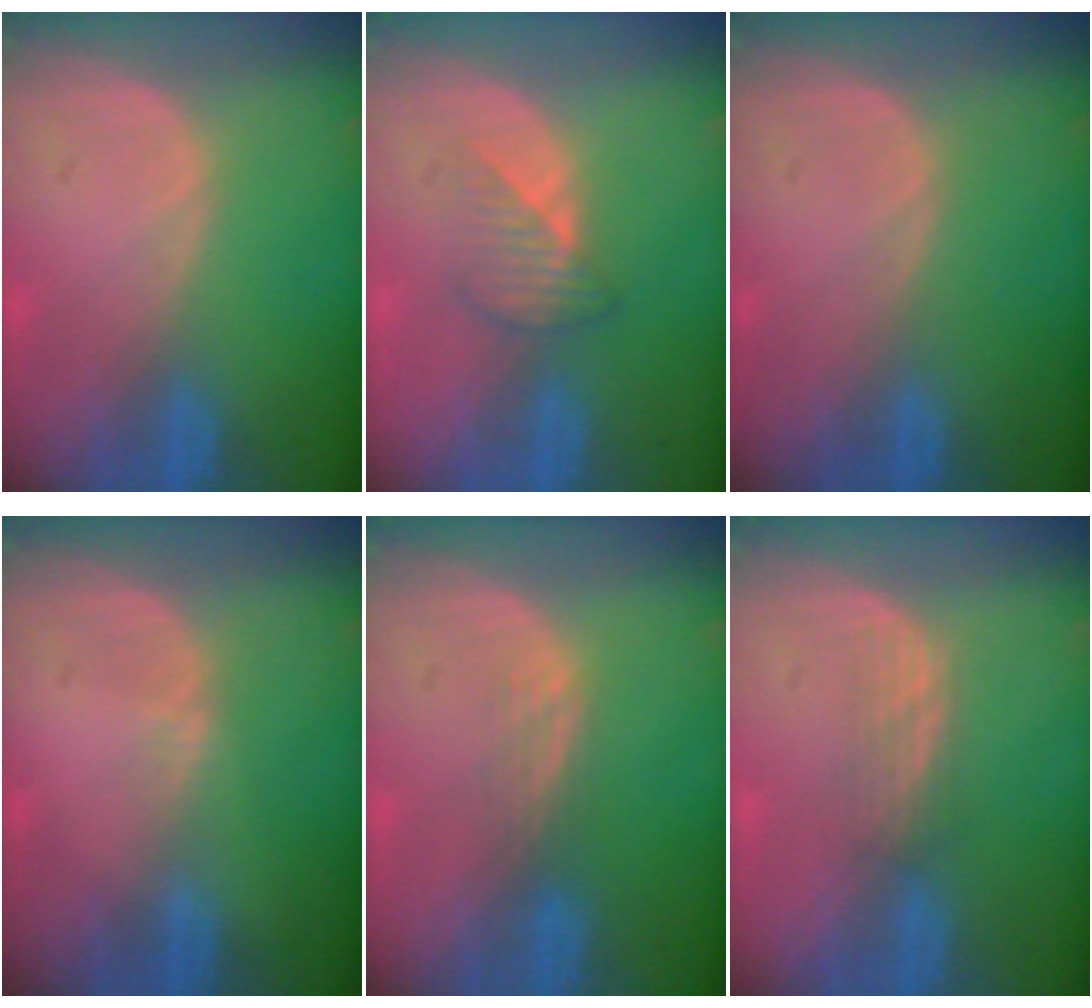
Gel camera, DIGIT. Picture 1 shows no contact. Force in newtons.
{"total": 3.5, "press": 3.2, "slide": 1.4}
{"total": 0.0}
{"total": 0.5, "press": 0.5, "slide": 0.2}
{"total": 1.8, "press": 1.7, "slide": 0.2}
{"total": 2.3, "press": 2.2, "slide": 0.3}